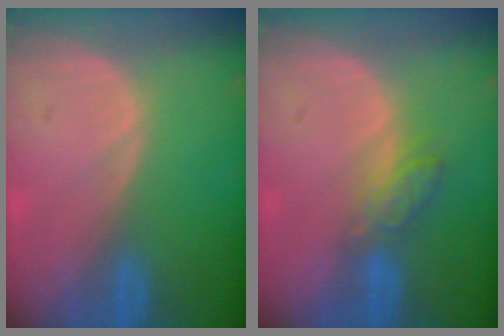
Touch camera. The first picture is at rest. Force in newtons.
{"total": 4.4, "press": 4.1, "slide": 1.6}